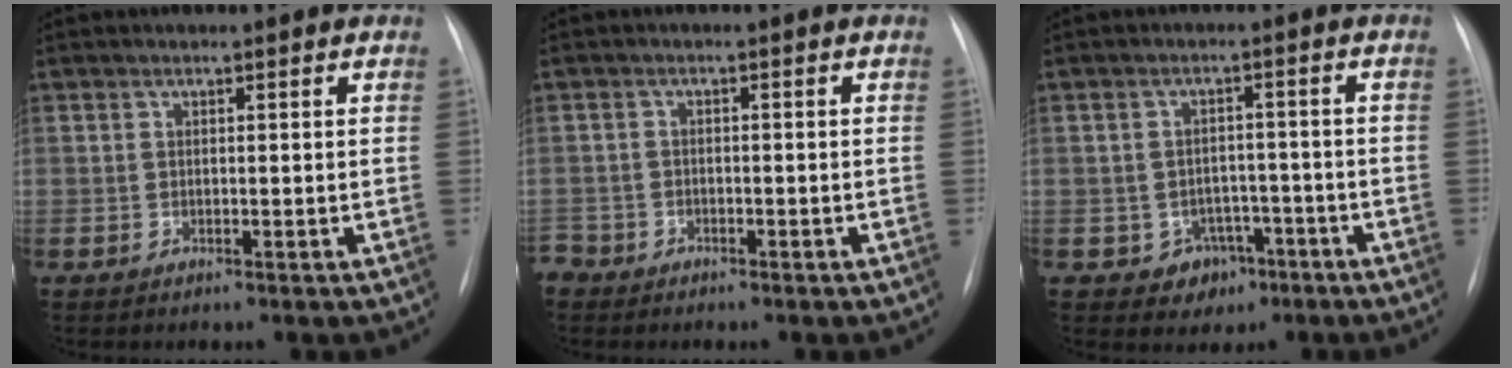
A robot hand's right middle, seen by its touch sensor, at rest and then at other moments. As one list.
[{"total": 3.3, "force": [-2.4, 2.2, -0.1], "torque": [0.002, 0.005, -0.049]}, {"total": 4.8, "force": [-2.3, 4.0, 1.2], "torque": [-0.006, 0.015, -0.022]}]